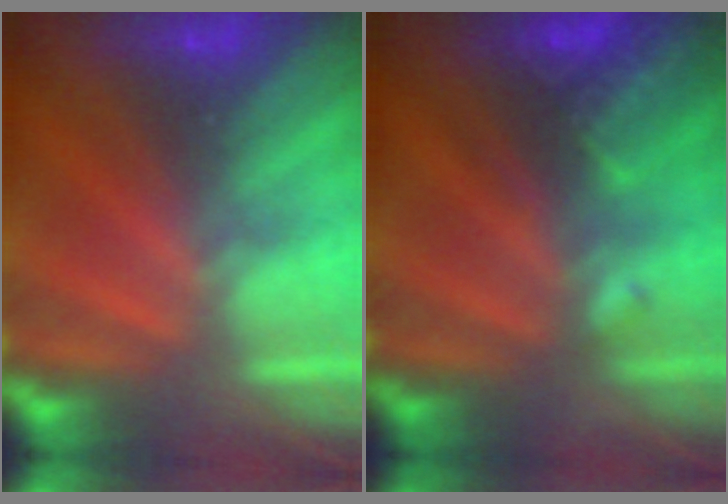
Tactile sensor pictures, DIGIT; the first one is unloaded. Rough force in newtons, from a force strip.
{"total": 2.8}